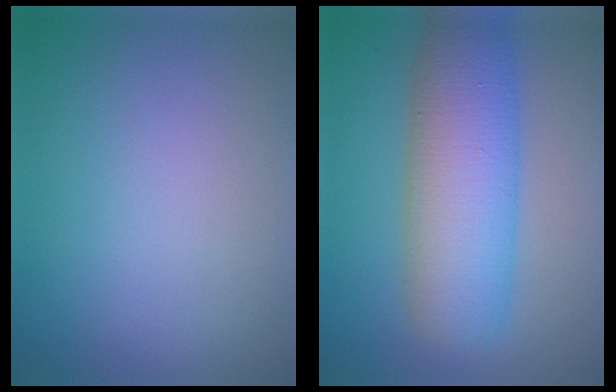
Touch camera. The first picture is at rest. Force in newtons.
{"total": 7.6, "press": 7.6, "slide": 0.2}